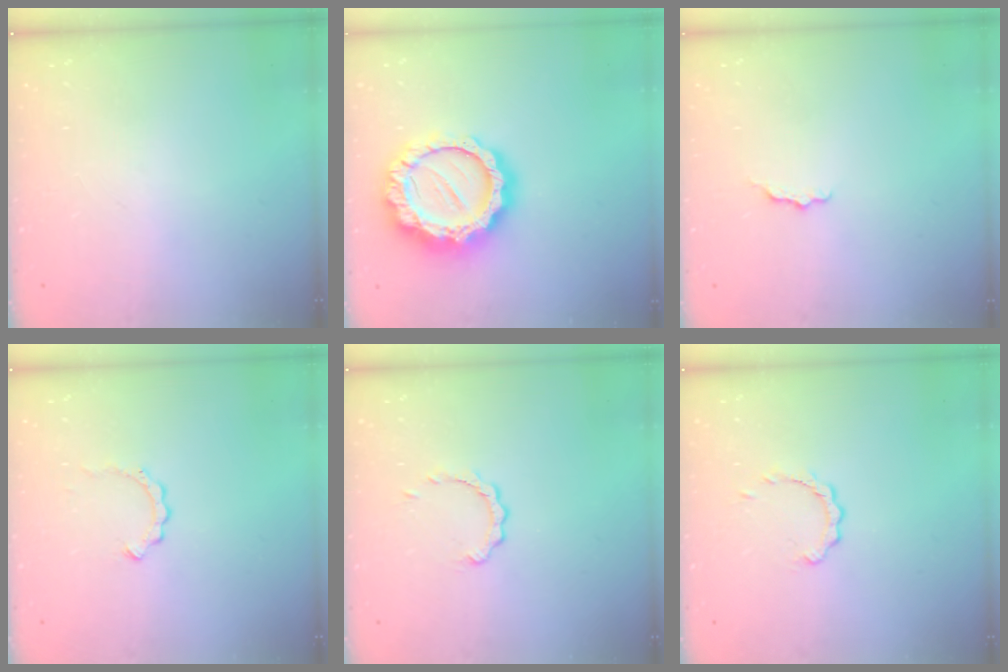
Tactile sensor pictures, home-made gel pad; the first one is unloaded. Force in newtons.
{"total": 18.3, "press": 18.2, "slide": 1.5}
{"total": 3.1, "press": 3.1, "slide": 0.2}
{"total": 2.6, "press": 2.6, "slide": 0.3}
{"total": 2.9, "press": 2.9, "slide": 0.4}
{"total": 2.6, "press": 2.6, "slide": 0.3}